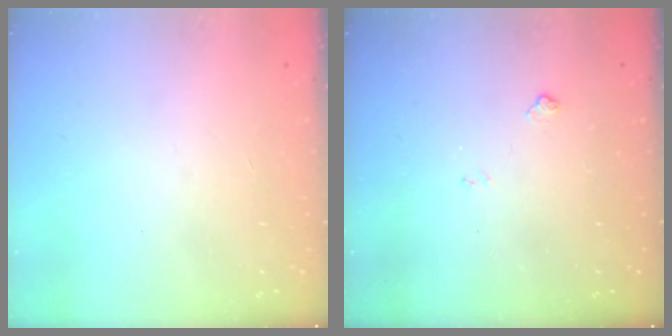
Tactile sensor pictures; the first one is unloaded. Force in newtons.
{"total": 4.3, "press": 4.3, "slide": 0.7}